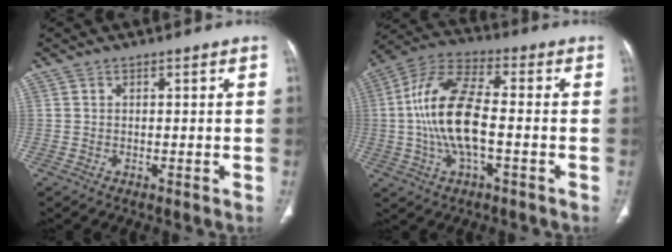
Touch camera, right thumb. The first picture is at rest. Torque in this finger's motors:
{"motor_torque": [2.15, 2.86, 2.14, -0.61, 0.80]}